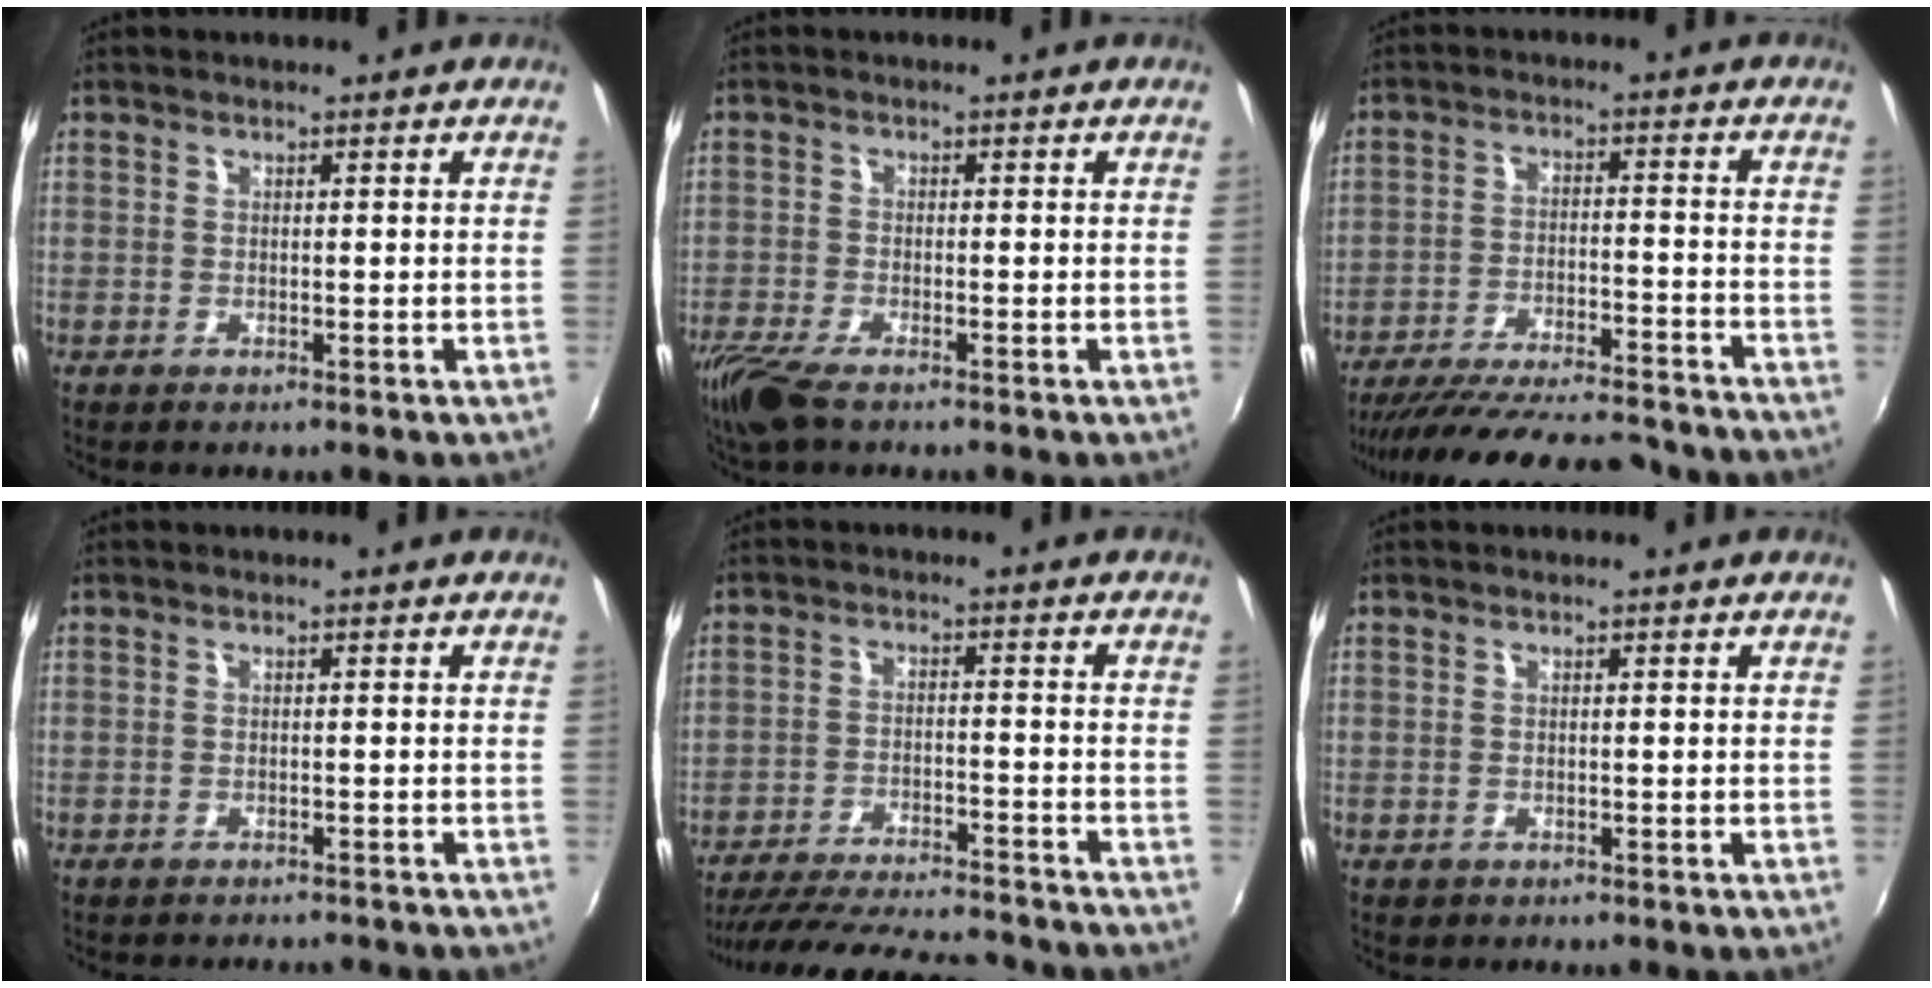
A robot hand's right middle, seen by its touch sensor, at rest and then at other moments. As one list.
[{"total": 6.5, "force": [-4.8, 1.6, 4.1], "torque": [-0.107, -0.026, -0.097]}, {"total": 23.4, "force": [-20.8, 4.4, 9.6], "torque": [-0.183, -0.025, -0.295]}, {"total": 4.2, "force": [-3.9, 1.0, 1.2], "torque": [-0.032, -0.012, -0.054]}, {"total": 21.0, "force": [-18.7, 4.0, 8.8], "torque": [-0.171, -0.021, -0.271]}, {"total": 0.8, "force": [-0.4, 0.6, 0.1], "torque": [-0.005, -0.002, -0.006]}]